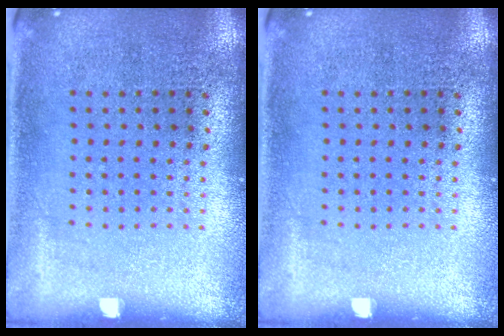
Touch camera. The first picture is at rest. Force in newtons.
{"total": 0.0}